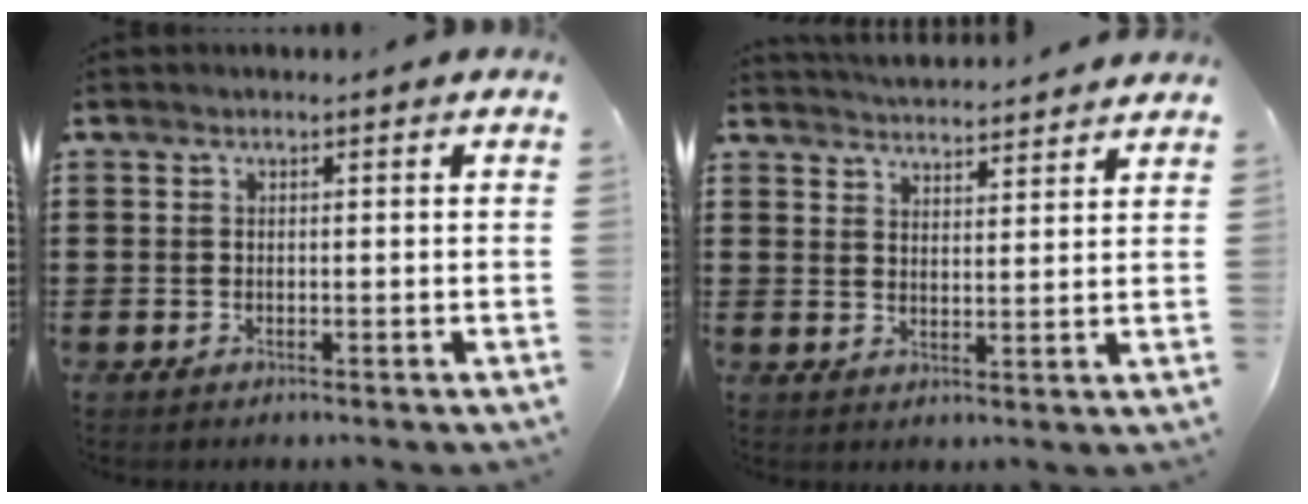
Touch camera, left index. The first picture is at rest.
{"total": 3.8, "force": [3.8, -0.4, 0.0], "torque": [-0.012, -0.022, 0.067]}